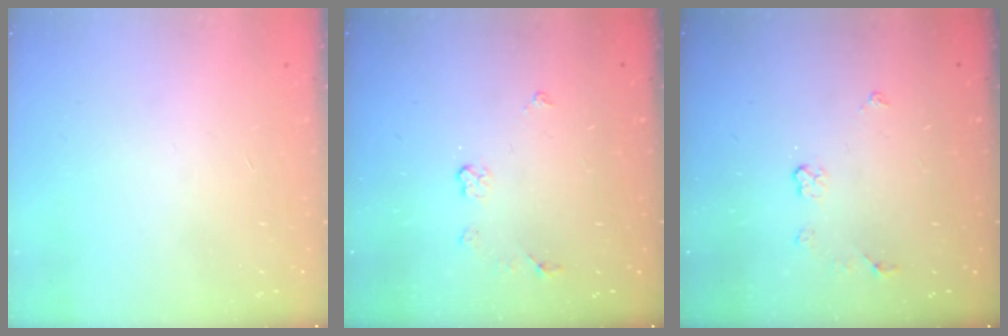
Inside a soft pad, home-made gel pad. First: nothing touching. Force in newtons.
{"total": 3.7, "press": 3.6, "slide": 0.7}
{"total": 3.7, "press": 3.6, "slide": 0.7}